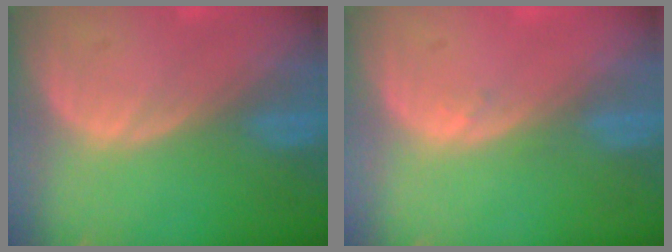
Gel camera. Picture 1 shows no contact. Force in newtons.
{"total": 0.7, "press": 0.6, "slide": 0.3}